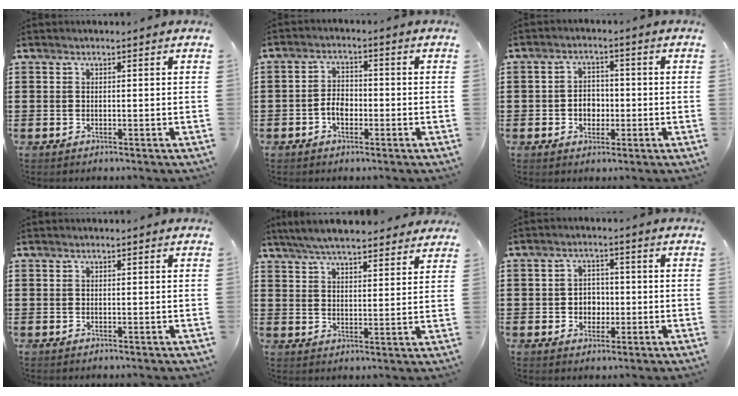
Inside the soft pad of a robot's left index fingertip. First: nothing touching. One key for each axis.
{"total": 3.1, "fx": -1.2, "fy": 2.0, "fz": 2.1, "tx": -0.049, "ty": 0.003, "tz": -0.027}
{"total": 3.5, "fx": -0.9, "fy": 2.7, "fz": 2.0, "tx": -0.036, "ty": 0.003, "tz": -0.021}
{"total": 0.0}
{"total": 6.2, "fx": 5.8, "fy": 0.7, "fz": 2.0, "tx": -0.059, "ty": -0.015, "tz": 0.106}
{"total": 3.5, "fx": -0.6, "fy": 3.0, "fz": 1.7, "tx": -0.034, "ty": 0.003, "tz": -0.017}